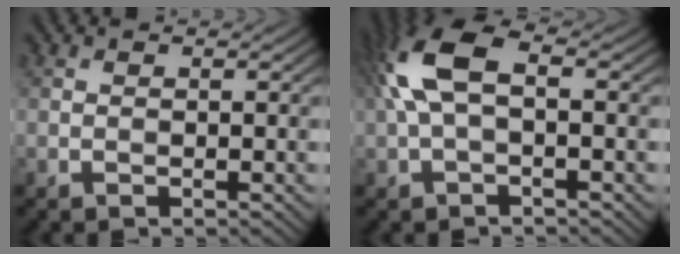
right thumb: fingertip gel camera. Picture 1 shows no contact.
{"total": 8.1, "force": [1.2, 3.8, 7.1], "torque": [-0.170, 0.022, 0.013]}